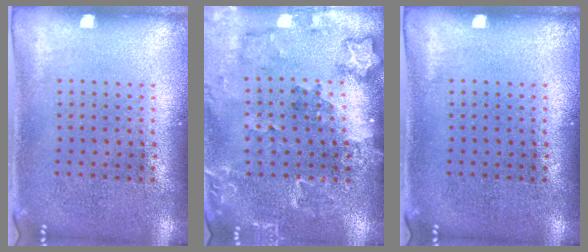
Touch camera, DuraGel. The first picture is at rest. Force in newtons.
{"total": 1.8, "press": 1.8, "slide": 0.2}
{"total": 0.0}